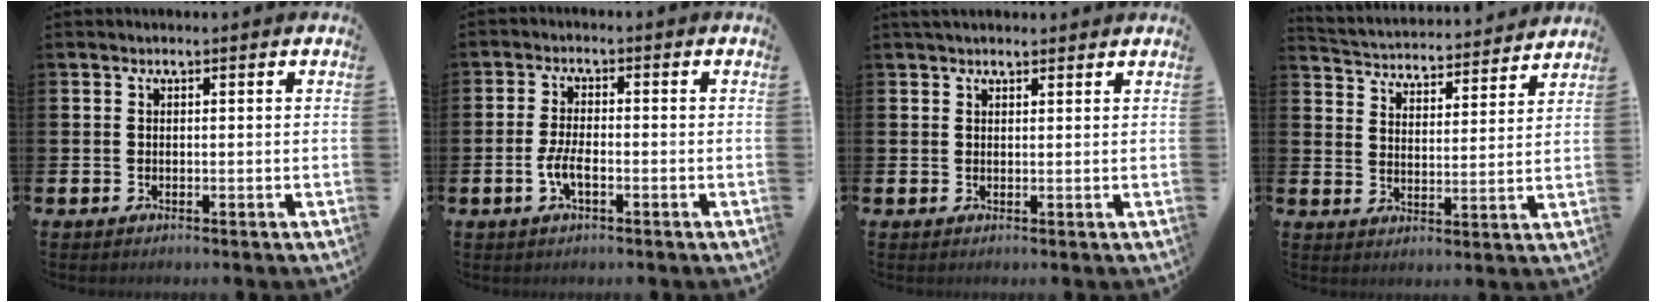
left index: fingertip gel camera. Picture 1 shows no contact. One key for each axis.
{"total": 3.4, "fx": -1.2, "fy": 1.3, "fz": 2.9, "tx": -0.060, "ty": 0.004, "tz": -0.023}
{"total": 1.7, "fx": 1.5, "fy": 0.5, "fz": 0.4, "tx": 0.001, "ty": 0.000, "tz": 0.026}
{"total": 4.2, "fx": 4.2, "fy": 0.7, "fz": 0.0, "tx": -0.024, "ty": -0.041, "tz": 0.068}